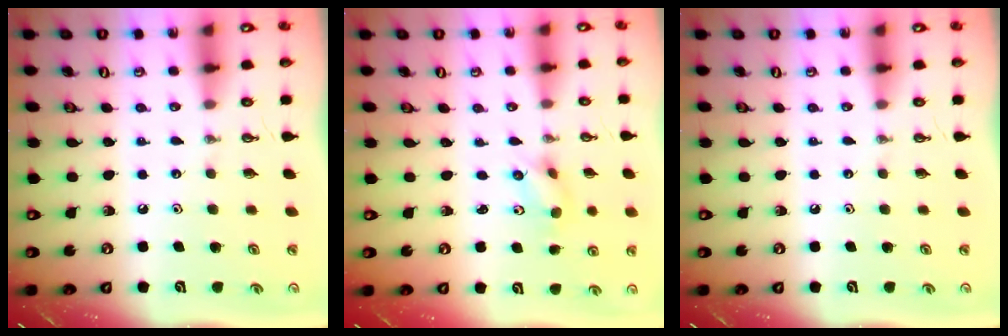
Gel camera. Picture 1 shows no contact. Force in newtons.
{"total": 2.6, "press": 2.4, "slide": 1.0}
{"total": 0.0}